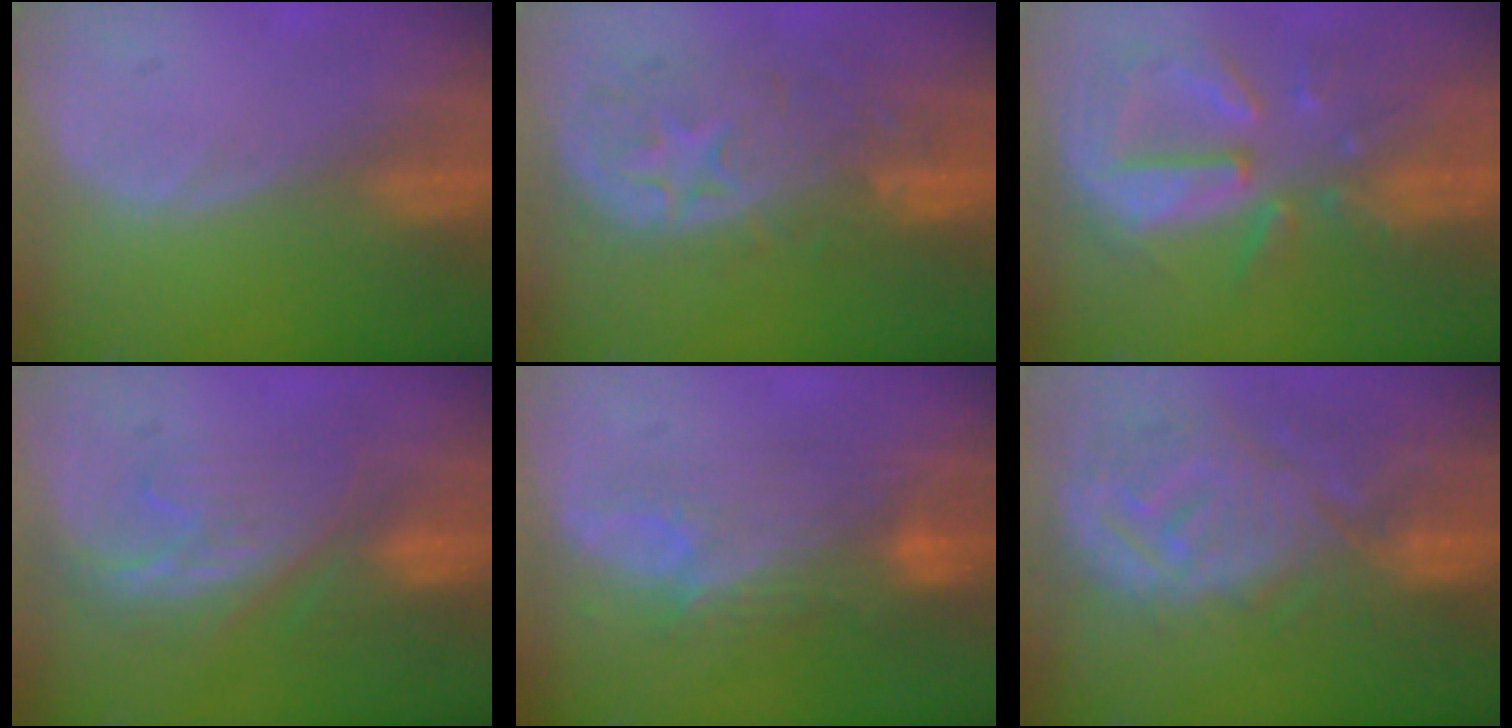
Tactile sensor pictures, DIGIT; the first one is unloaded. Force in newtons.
{"total": 11.1, "press": 9.8, "slide": 5.2}
{"total": 10.9, "press": 9.5, "slide": 5.2}
{"total": 8.2, "press": 8.0, "slide": 1.6}
{"total": 9.7, "press": 8.2, "slide": 5.2}
{"total": 12.5, "press": 11.1, "slide": 5.7}